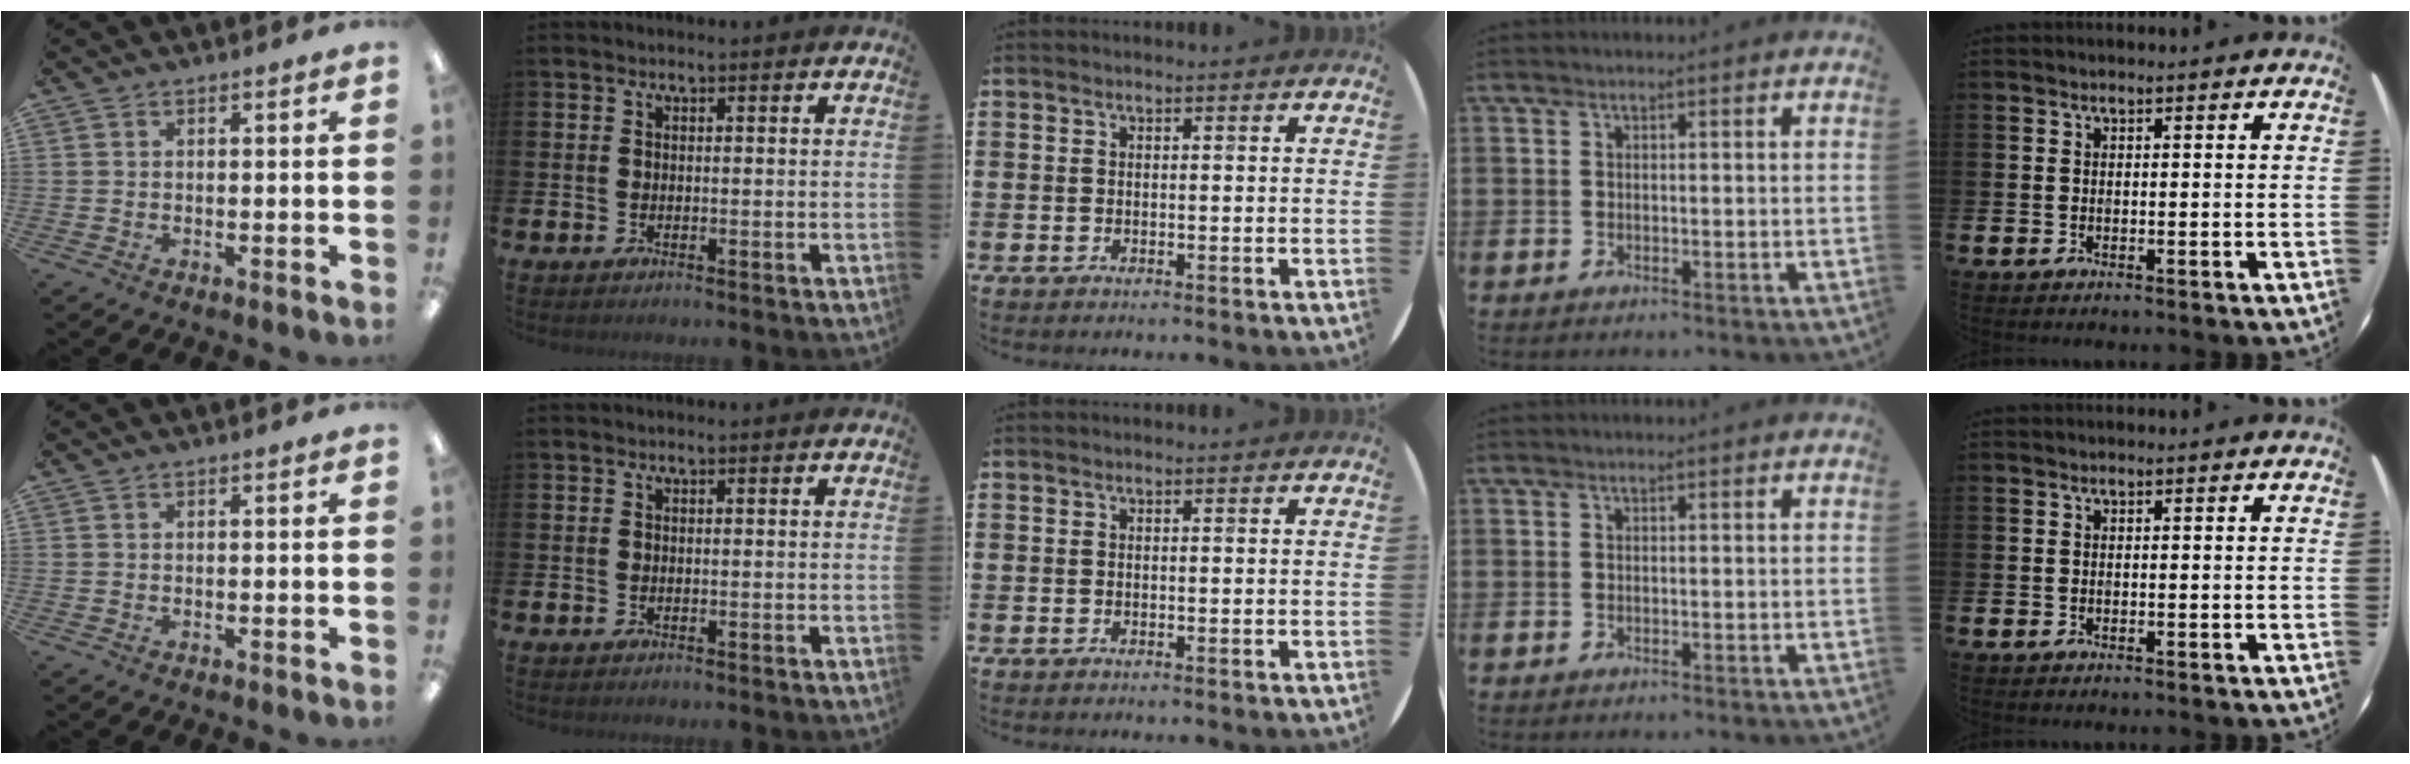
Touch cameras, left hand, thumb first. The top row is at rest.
{}